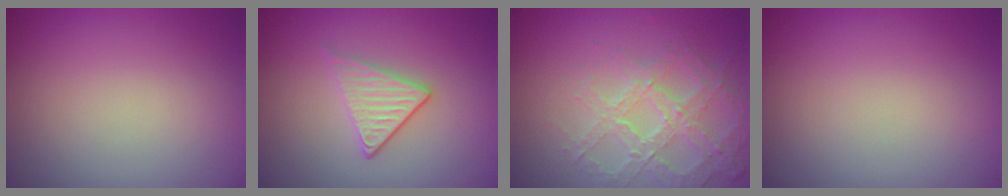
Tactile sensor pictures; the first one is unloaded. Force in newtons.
{"total": 2.0, "press": 1.7, "slide": 1.0}
{"total": 3.6, "press": 3.3, "slide": 1.4}
{"total": 0.0}